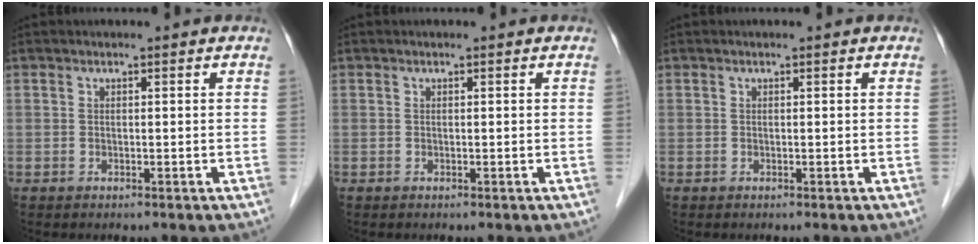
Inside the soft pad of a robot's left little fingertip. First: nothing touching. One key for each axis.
{"total": 0.0}
{"total": 0.0}